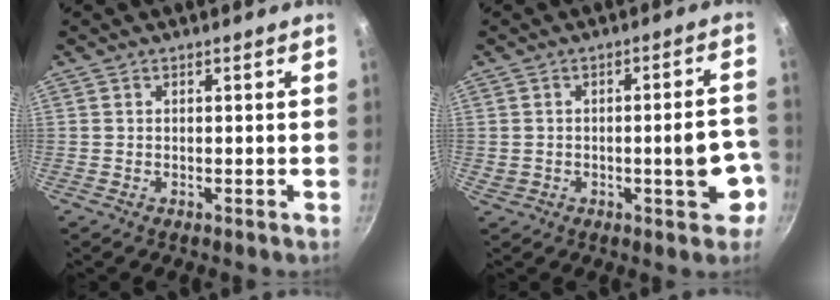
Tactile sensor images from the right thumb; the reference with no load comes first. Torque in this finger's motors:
{"motor_torque": [1.18, 1.02, 1.27, -0.42, 0.35]}